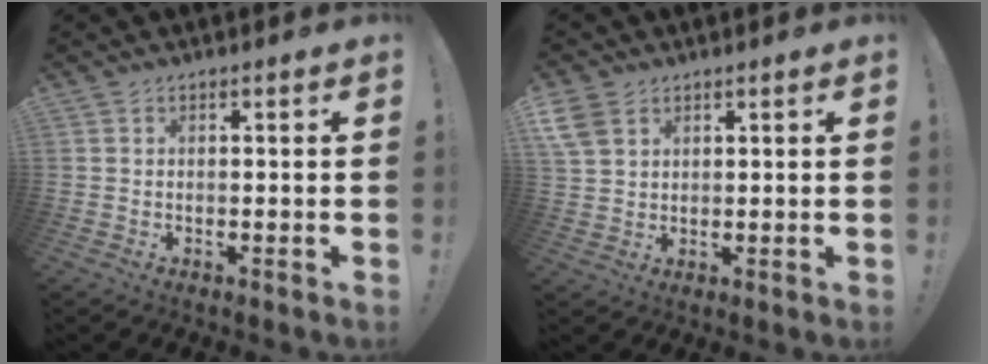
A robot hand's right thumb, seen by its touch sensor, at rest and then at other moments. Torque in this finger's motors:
{"motor_torque": [0.11, 0.17, 0.29, 0.11, 0.06]}